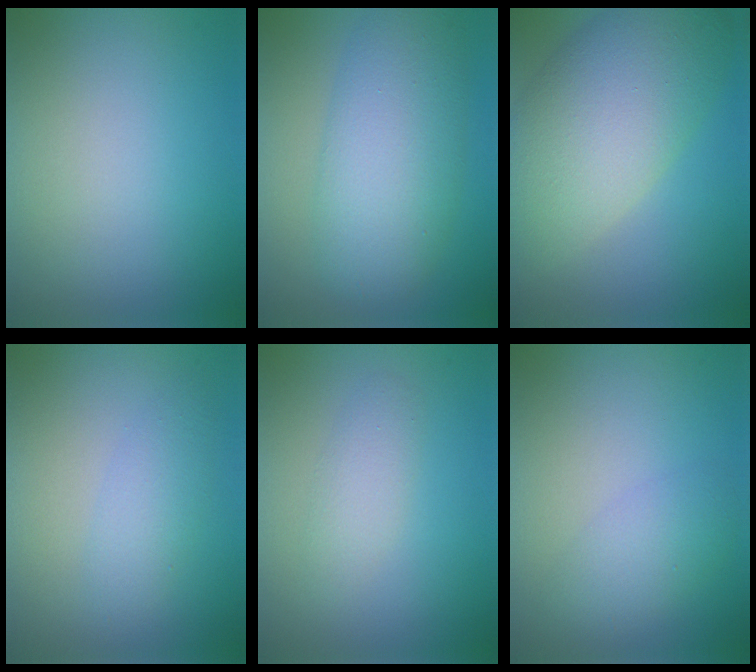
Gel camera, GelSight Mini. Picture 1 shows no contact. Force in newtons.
{"total": 7.9, "press": 7.9, "slide": 0.4}
{"total": 10.9, "press": 10.9, "slide": 0.8}
{"total": 2.2, "press": 2.2, "slide": 0.1}
{"total": 1.9, "press": 1.9, "slide": 0.0}
{"total": 2.7, "press": 2.7, "slide": 0.1}